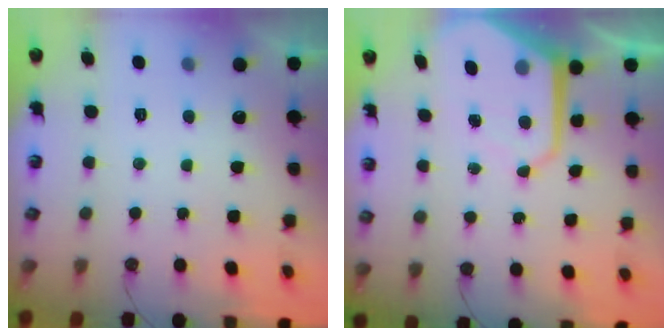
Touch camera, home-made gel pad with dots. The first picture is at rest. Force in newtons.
{"total": 10.1, "press": 10.0, "slide": 0.7}